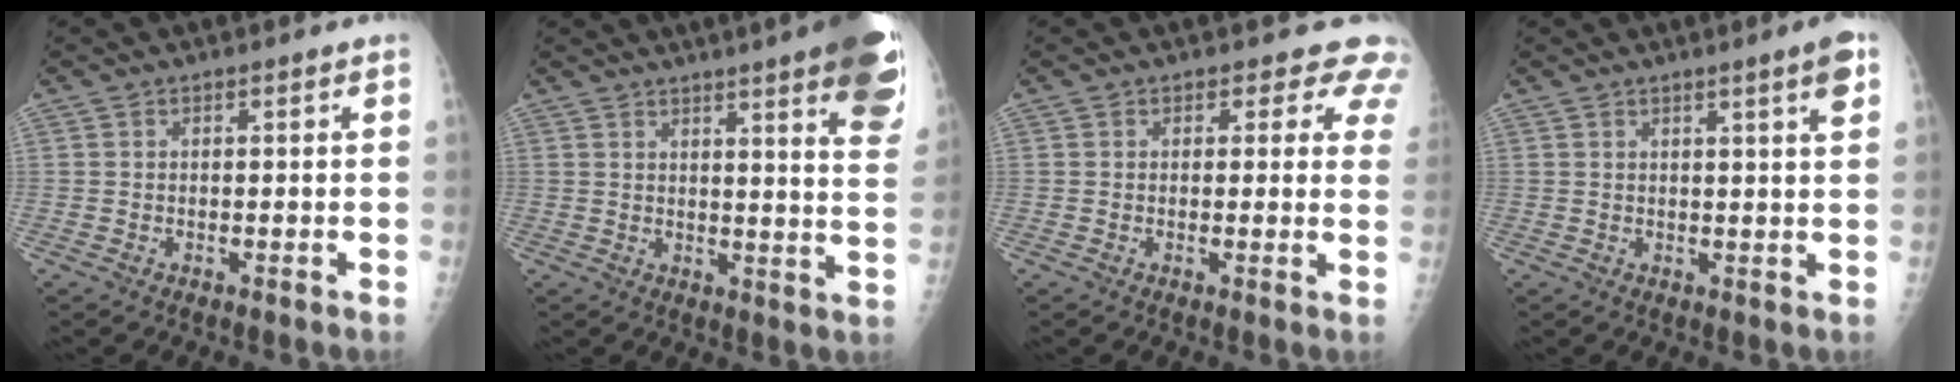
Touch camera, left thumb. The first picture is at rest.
{"total": 18.4, "force": [11.4, 2.3, 14.3], "torque": [-0.164, -0.043, 0.124]}
{"total": 5.7, "force": [4.7, 3.0, 1.0], "torque": [0.032, -0.020, 0.031]}
{"total": 4.4, "force": [2.4, -0.2, 3.8], "torque": [-0.050, -0.014, 0.033]}